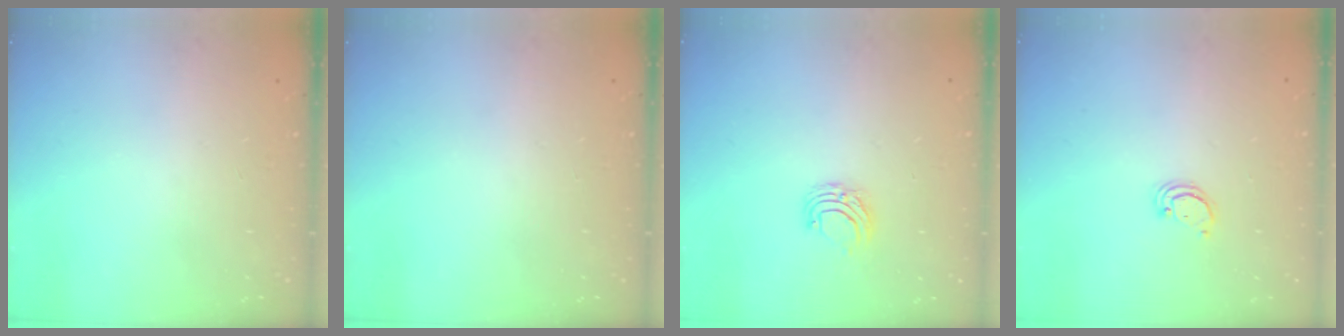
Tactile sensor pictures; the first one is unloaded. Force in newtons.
{"total": 0.0}
{"total": 5.6, "press": 5.6, "slide": 0.6}
{"total": 2.4, "press": 2.4, "slide": 0.2}